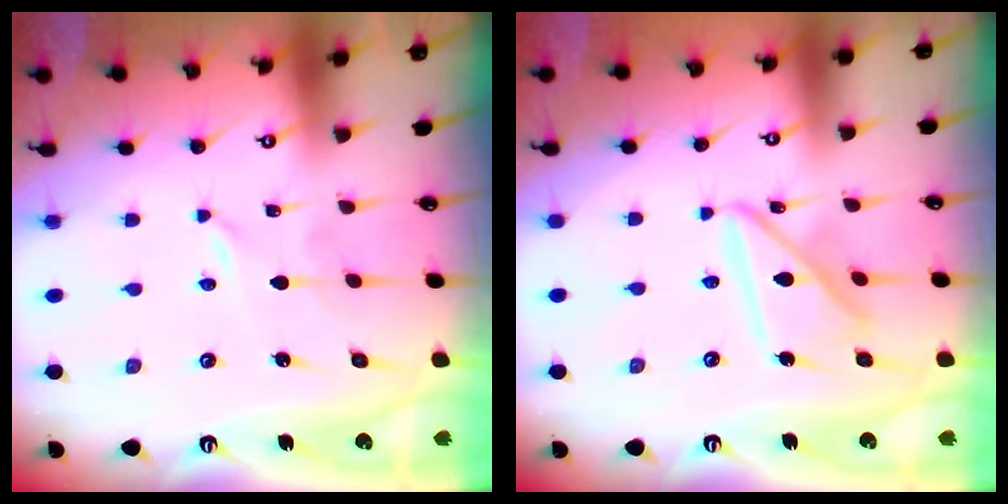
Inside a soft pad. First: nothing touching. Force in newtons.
{"total": 13.2, "press": 13.1, "slide": 1.2}